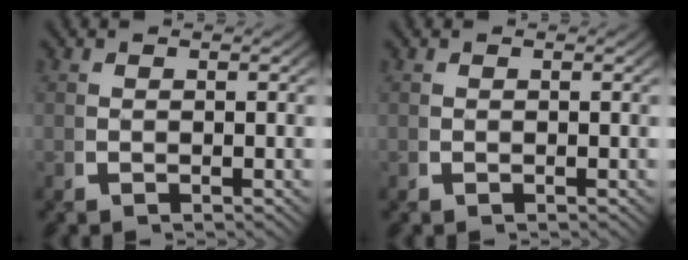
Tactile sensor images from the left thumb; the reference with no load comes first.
{"total": 0.0}